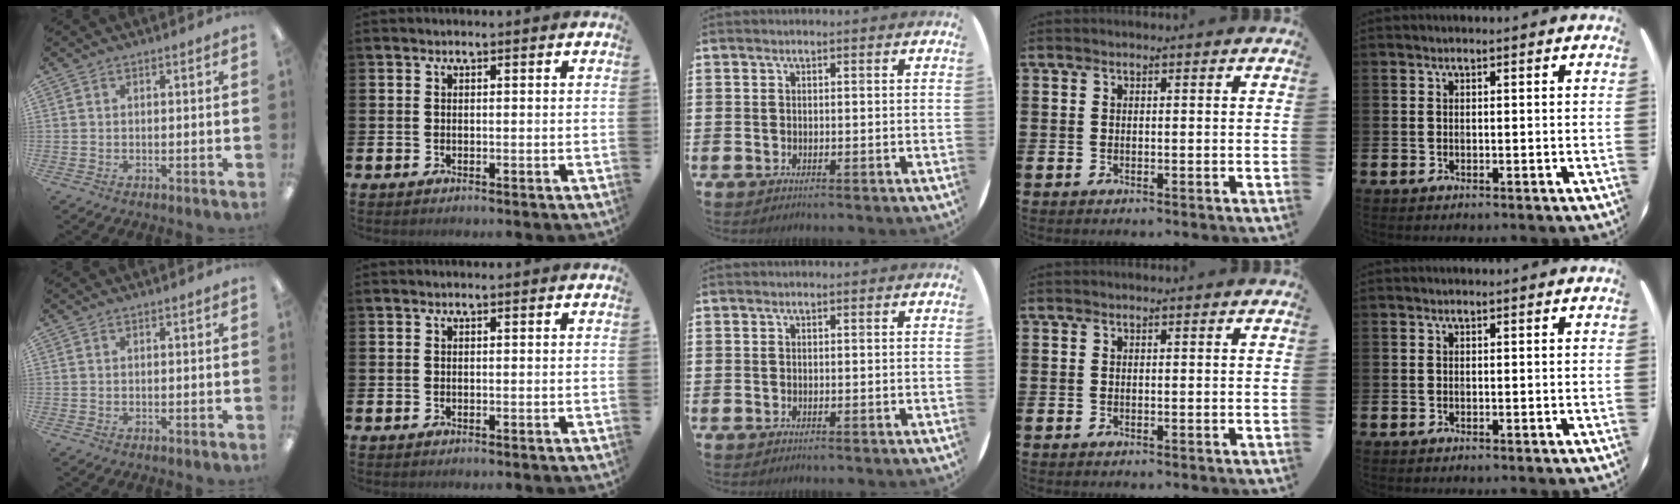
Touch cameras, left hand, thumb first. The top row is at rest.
{}